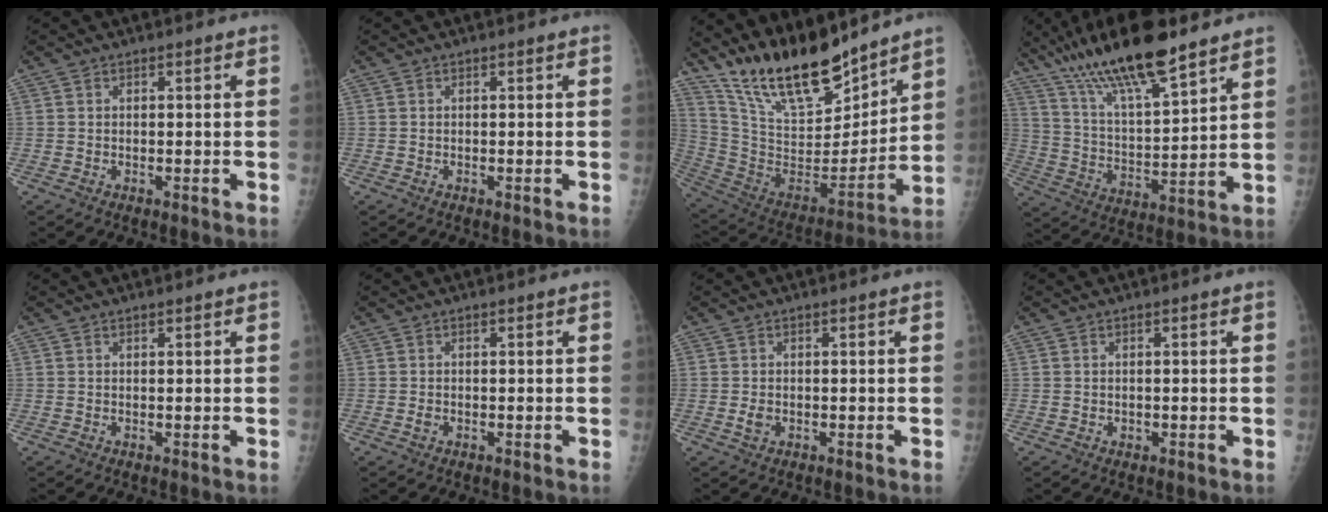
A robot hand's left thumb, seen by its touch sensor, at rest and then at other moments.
{"total": 0.0}
{"total": 22.1, "force": [18.1, 6.8, 10.6], "torque": [-0.152, -0.102, 0.330]}
{"total": 19.2, "force": [13.9, 4.1, 12.7], "torque": [-0.217, -0.051, 0.255]}
{"total": 0.6, "force": [0.5, 0.2, 0.2], "torque": [-0.006, -0.003, 0.008]}
{"total": 0.7, "force": [0.0, 0.5, 0.4], "torque": [-0.006, 0.000, 0.000]}
{"total": 1.5, "force": [-0.1, 1.1, 1.0], "torque": [-0.016, -0.001, 0.000]}
{"total": 0.6, "force": [0.3, 0.5, 0.3], "torque": [-0.001, -0.001, 0.004]}